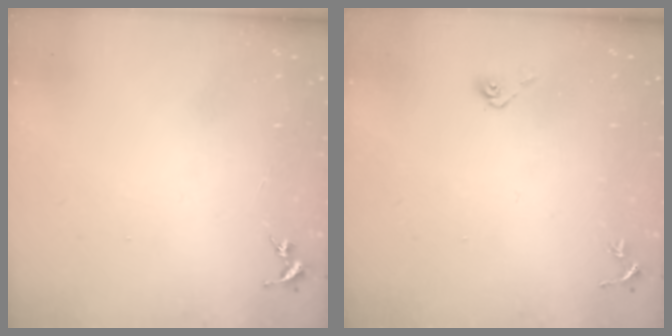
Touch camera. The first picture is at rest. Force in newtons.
{"total": 4.0, "press": 3.6, "slide": 1.8}